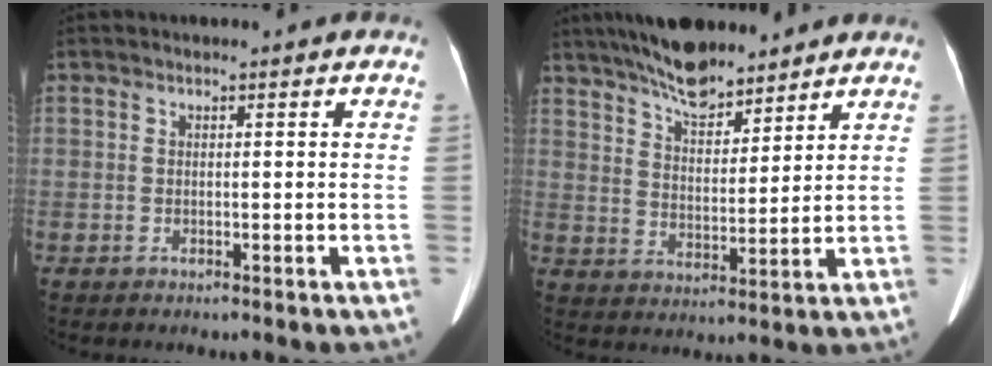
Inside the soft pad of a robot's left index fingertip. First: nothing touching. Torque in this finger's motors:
{"motor_torque": [1.02, -1.12, 0.11, 0.03]}